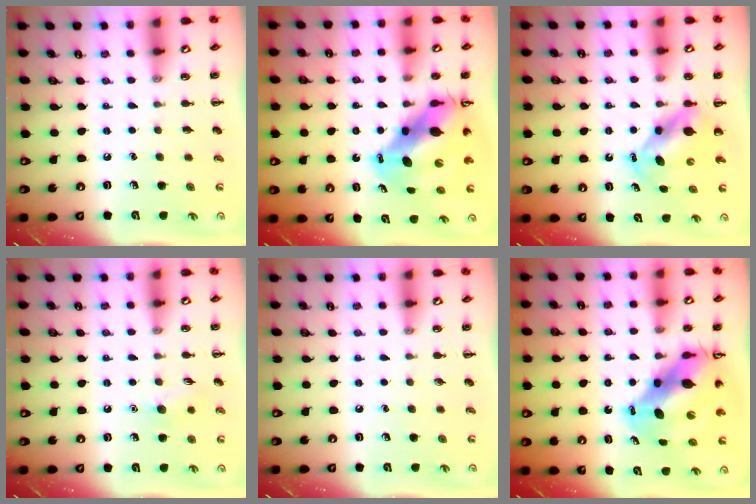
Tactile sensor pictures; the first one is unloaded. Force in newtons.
{"total": 12.1, "press": 11.5, "slide": 3.7}
{"total": 5.5, "press": 5.4, "slide": 0.9}
{"total": 5.9, "press": 5.8, "slide": 1.4}
{"total": 0.0}
{"total": 12.1, "press": 11.5, "slide": 3.7}